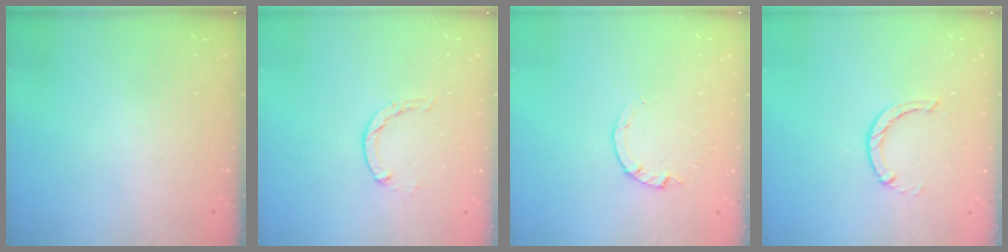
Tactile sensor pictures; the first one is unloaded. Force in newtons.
{"total": 0.7, "press": 0.7, "slide": 0.2}
{"total": 1.0, "press": 0.9, "slide": 0.3}
{"total": 1.0, "press": 0.9, "slide": 0.3}